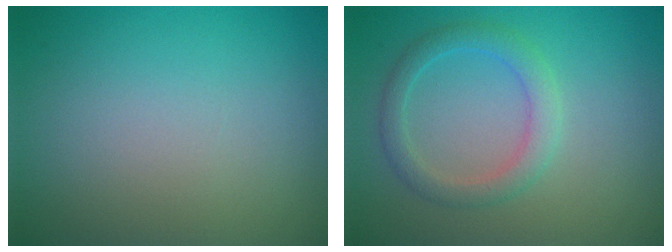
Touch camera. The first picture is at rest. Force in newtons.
{"total": 2.7, "press": 2.7, "slide": 0.1}